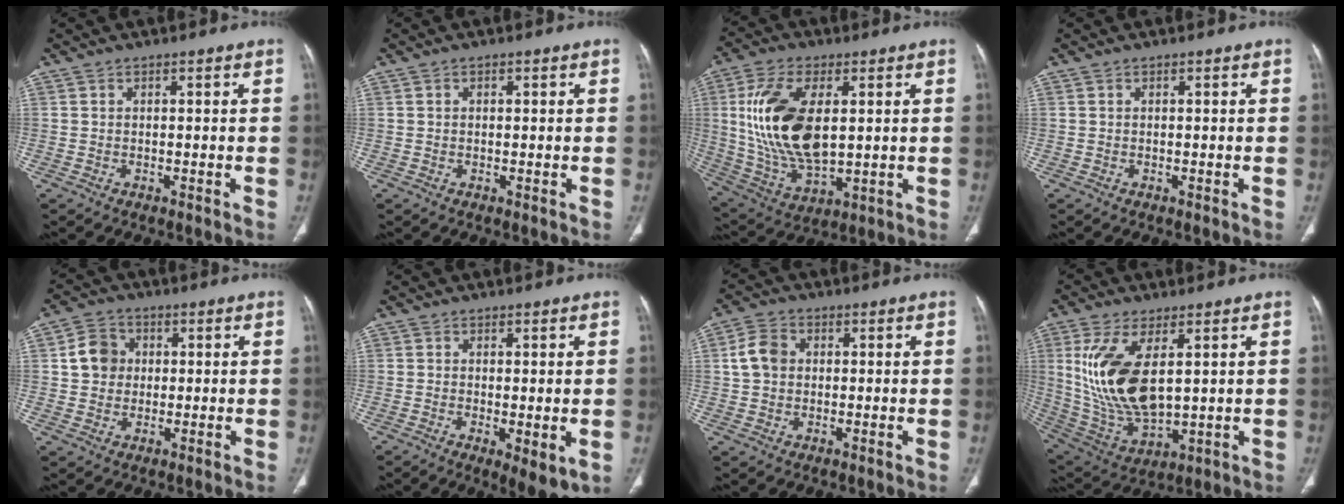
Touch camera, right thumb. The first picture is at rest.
{"total": 0.8, "force": [0.3, 0.5, 0.6], "torque": [-0.011, 0.002, 0.005]}
{"total": 18.9, "force": [2.9, 9.8, 15.9], "torque": [-0.314, -0.015, 0.065]}
{"total": 0.0}
{"total": 6.4, "force": [0.9, 5.7, 2.8], "torque": [-0.032, 0.006, 0.009]}
{"total": 5.8, "force": [-1.3, 2.0, 5.3], "torque": [-0.087, -0.020, -0.017]}
{"total": 5.7, "force": [0.7, 4.5, 3.4], "torque": [-0.060, 0.011, 0.010]}
{"total": 17.0, "force": [3.8, 8.0, 14.6], "torque": [-0.294, -0.022, 0.093]}